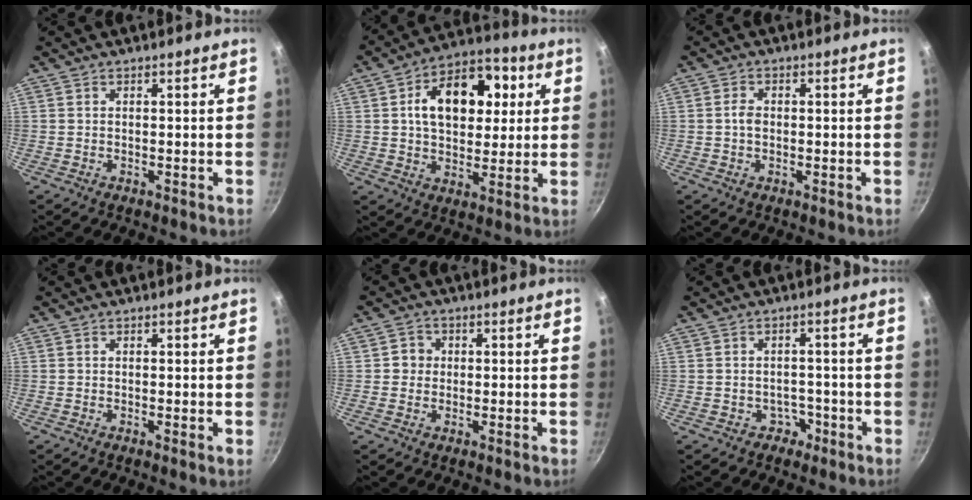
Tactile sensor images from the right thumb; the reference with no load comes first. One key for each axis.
{"total": 16.4, "fx": 4.0, "fy": 10.4, "fz": 12.1, "tx": -0.148, "ty": 0.013, "tz": 0.058}
{"total": 2.3, "fx": -0.1, "fy": 1.7, "fz": 1.6, "tx": -0.027, "ty": 0.005, "tz": -0.004}
{"total": 0.7, "fx": 0.0, "fy": 0.1, "fz": 0.7, "tx": -0.015, "ty": -0.004, "tz": -0.002}
{"total": 2.9, "fx": 0.1, "fy": 2.8, "fz": 0.9, "tx": 0.006, "ty": 0.007, "tz": -0.002}
{"total": 2.6, "fx": -1.4, "fy": 2.2, "fz": 0.5, "tx": 0.011, "ty": 0.016, "tz": -0.022}